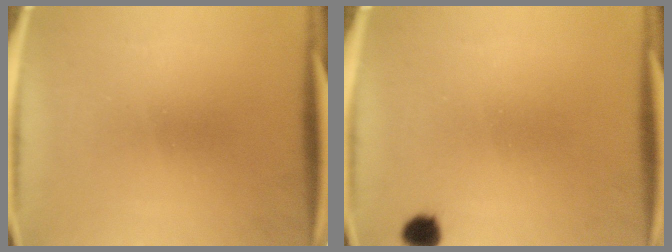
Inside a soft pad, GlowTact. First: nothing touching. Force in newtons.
{"total": 2.8}